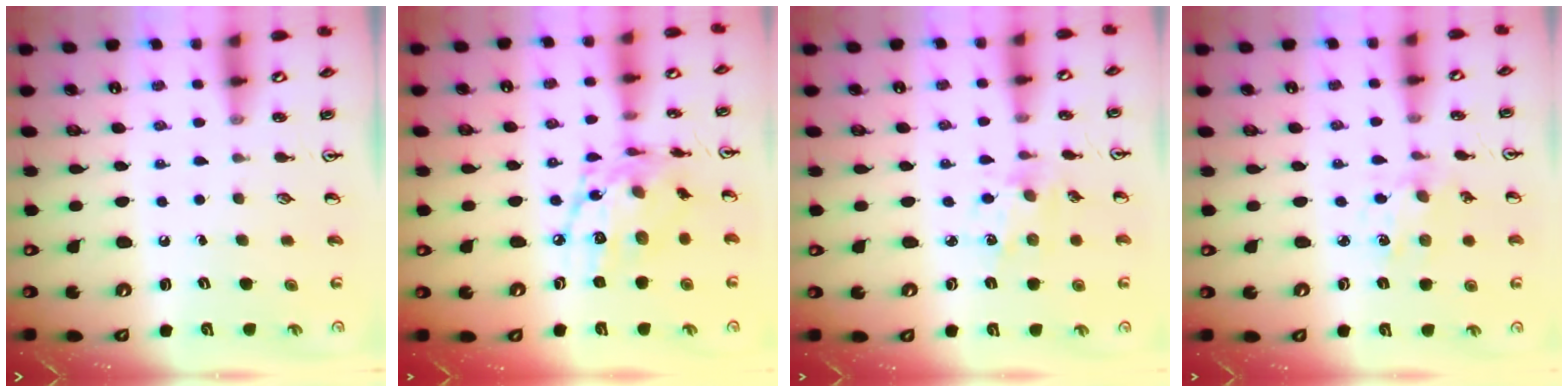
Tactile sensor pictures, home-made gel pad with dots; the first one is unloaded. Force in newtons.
{"total": 14.9, "press": 14.9, "slide": 0.7}
{"total": 2.9, "press": 2.8, "slide": 0.8}
{"total": 1.4, "press": 1.4, "slide": 0.3}